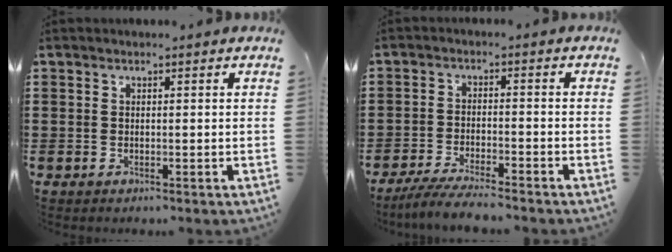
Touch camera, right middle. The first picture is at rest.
{"total": 4.7, "force": [-4.3, -0.1, 1.7], "torque": [-0.044, -0.013, -0.086]}